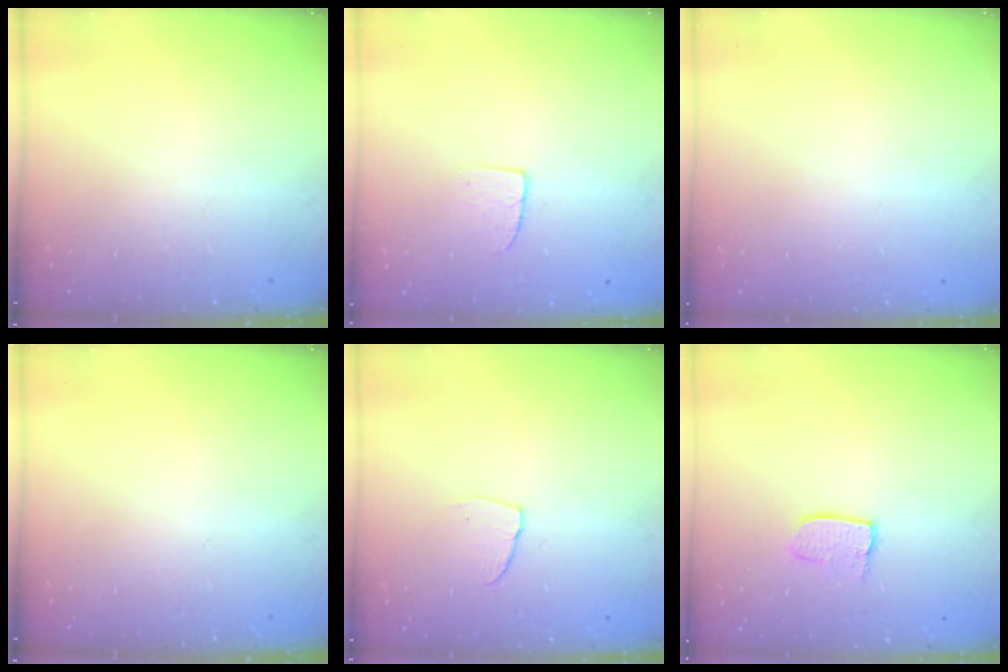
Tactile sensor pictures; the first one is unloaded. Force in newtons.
{"total": 4.3, "press": 4.3, "slide": 0.3}
{"total": 0.0}
{"total": 0.0}
{"total": 3.6, "press": 3.6, "slide": 0.3}
{"total": 6.1, "press": 6.1, "slide": 0.5}